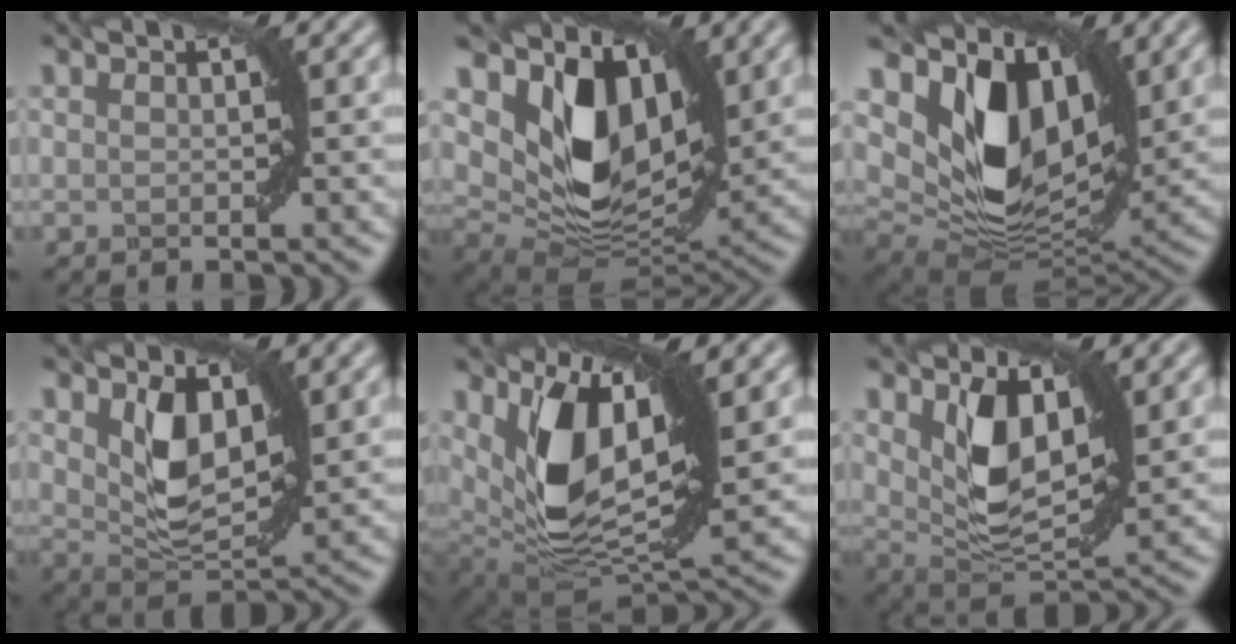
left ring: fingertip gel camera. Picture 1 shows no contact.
{"total": 10.1, "force": [4.1, 6.3, 6.7], "torque": [-0.124, -0.020, 0.084]}
{"total": 11.3, "force": [4.5, 6.9, 7.7], "torque": [-0.146, -0.014, 0.093]}
{"total": 5.0, "force": [1.6, 2.8, 3.8], "torque": [-0.080, -0.009, 0.034]}
{"total": 10.9, "force": [3.3, 5.4, 8.9], "torque": [-0.171, -0.016, 0.066]}
{"total": 5.8, "force": [2.0, 3.0, 4.5], "torque": [-0.093, -0.010, 0.042]}